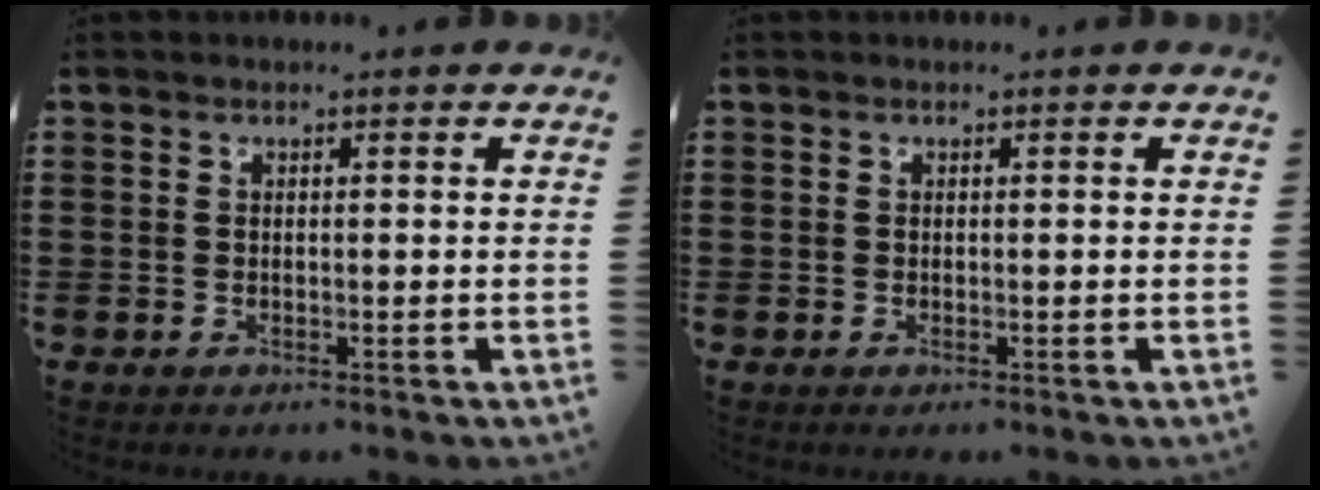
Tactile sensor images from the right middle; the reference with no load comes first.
{"total": 0.0}